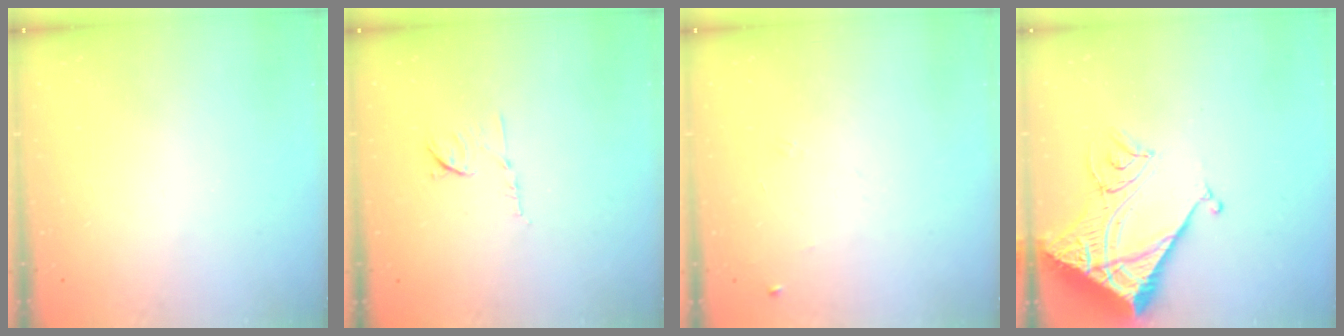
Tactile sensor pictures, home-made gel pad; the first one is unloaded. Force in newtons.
{"total": 6.6, "press": 6.5, "slide": 0.9}
{"total": 5.7, "press": 5.6, "slide": 0.7}
{"total": 14.7, "press": 14.6, "slide": 1.6}